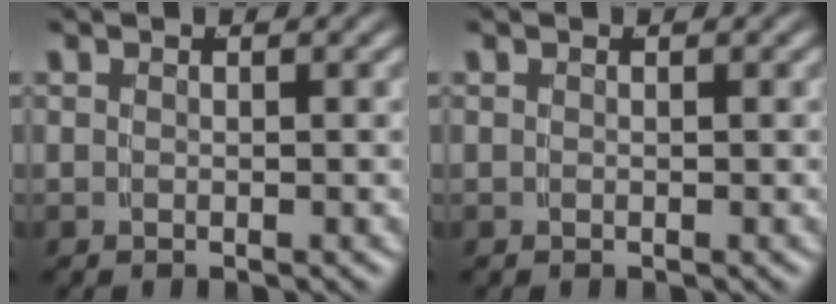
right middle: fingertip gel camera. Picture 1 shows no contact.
{"total": 0.0}